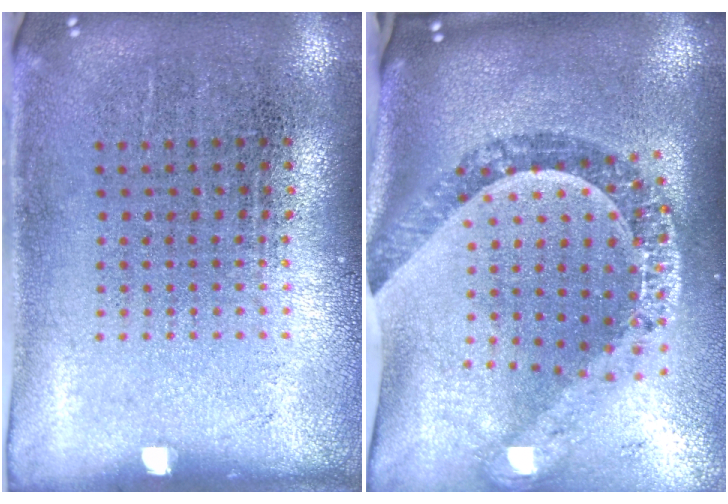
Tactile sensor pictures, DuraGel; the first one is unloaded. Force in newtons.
{"total": 2.2, "press": 1.8, "slide": 1.3}